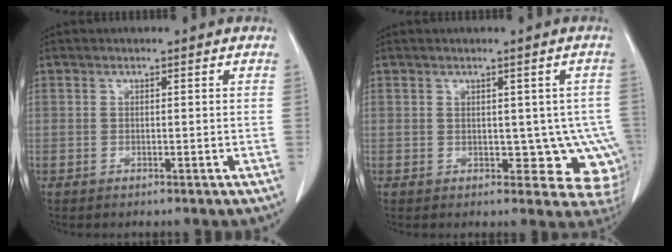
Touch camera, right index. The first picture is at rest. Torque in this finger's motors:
{"motor_torque": [-0.01, 0.10, 0.02, 0.00]}